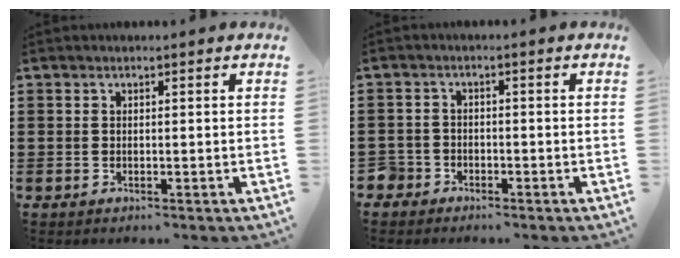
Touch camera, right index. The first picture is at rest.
{"total": 2.3, "force": [-1.8, 1.4, 0.0], "torque": [-0.014, -0.002, -0.044]}